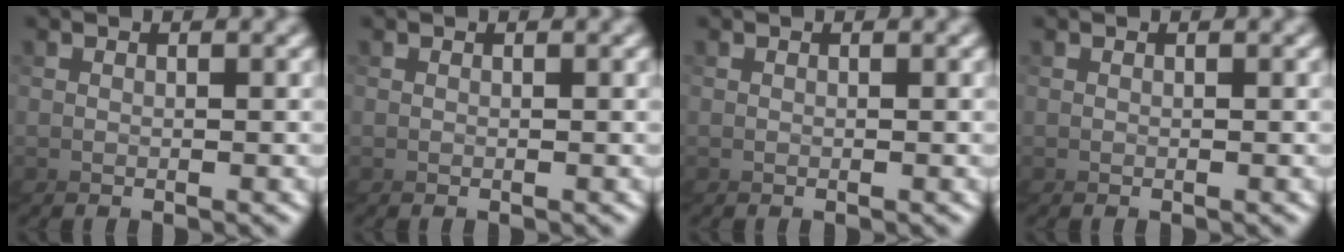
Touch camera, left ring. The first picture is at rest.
{"total": 0.0}
{"total": 0.0}
{"total": 0.0}